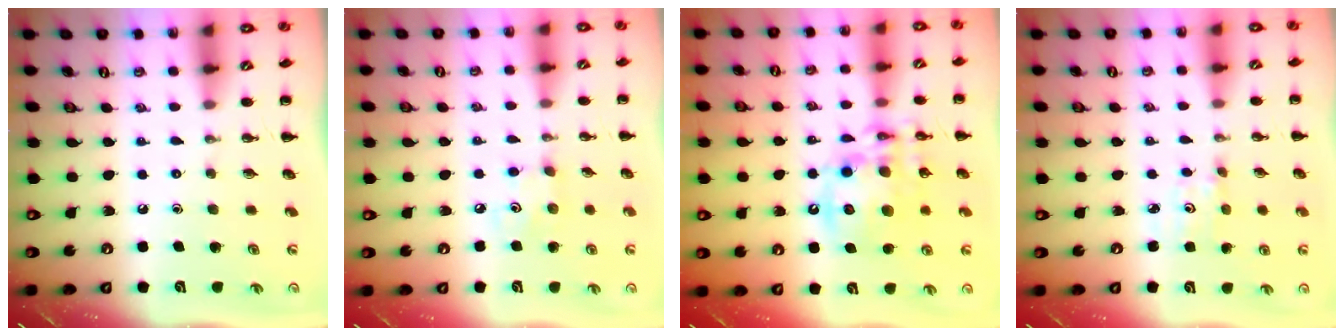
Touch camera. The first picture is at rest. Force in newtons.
{"total": 3.0, "press": 3.0, "slide": 0.6}
{"total": 15.0, "press": 14.7, "slide": 3.0}
{"total": 2.4, "press": 2.3, "slide": 0.8}